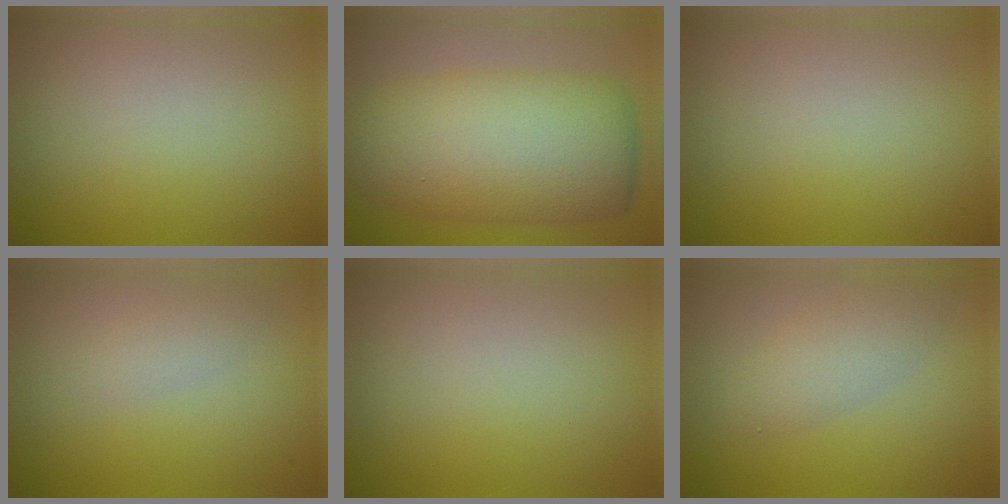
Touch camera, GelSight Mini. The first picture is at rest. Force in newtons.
{"total": 11.7, "press": 11.7, "slide": 0.0}
{"total": 0.0}
{"total": 1.3, "press": 1.3, "slide": 0.0}
{"total": 0.0}
{"total": 2.8, "press": 2.8, "slide": 0.0}